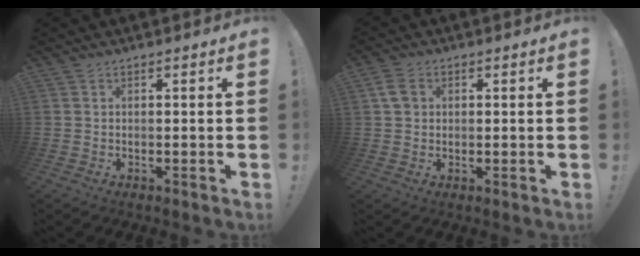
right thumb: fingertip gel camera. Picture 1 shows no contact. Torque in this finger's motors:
{"motor_torque": [0.26, 0.70, -0.20, 0.22, 0.01]}